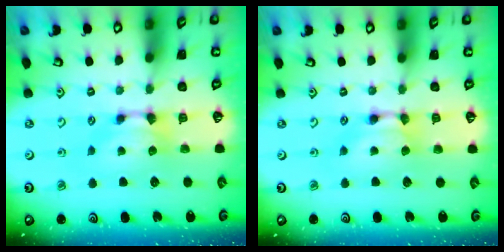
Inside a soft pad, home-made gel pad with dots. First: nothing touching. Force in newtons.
{"total": 1.6, "press": 1.6, "slide": 0.1}